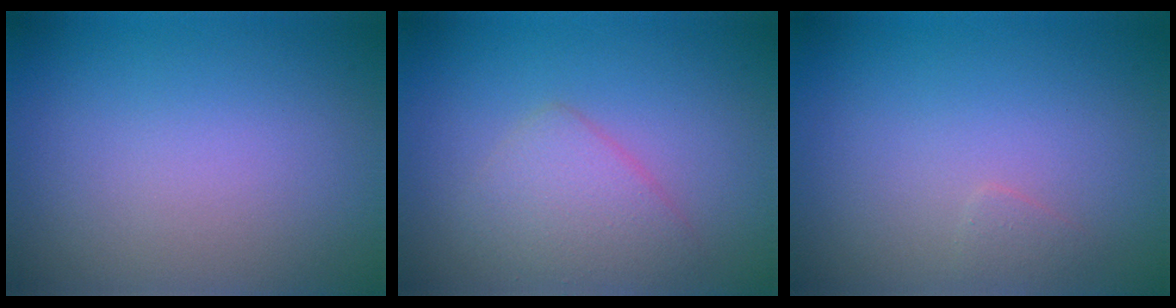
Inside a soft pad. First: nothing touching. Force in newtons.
{"total": 2.8, "press": 2.8, "slide": 0.1}
{"total": 0.7, "press": 0.7, "slide": 0.0}